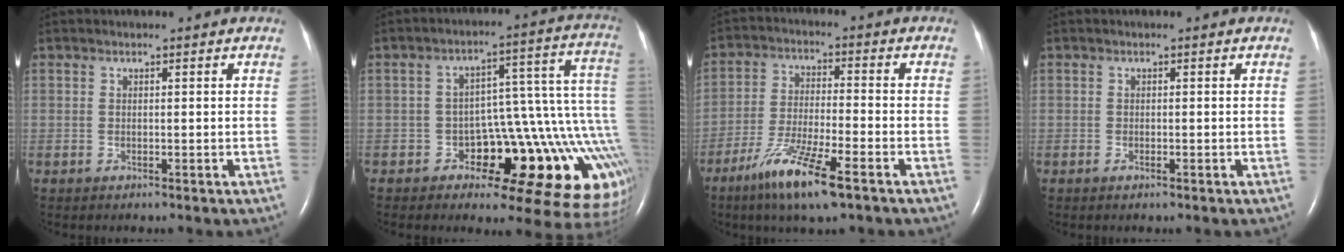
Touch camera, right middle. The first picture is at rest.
{"total": 14.9, "force": [-5.3, 5.7, 12.7], "torque": [-0.084, 0.075, -0.072]}
{"total": 10.7, "force": [-6.5, 1.0, 8.4], "torque": [-0.169, -0.027, -0.118]}
{"total": 0.6, "force": [-0.3, 0.1, 0.4], "torque": [-0.012, -0.002, -0.004]}